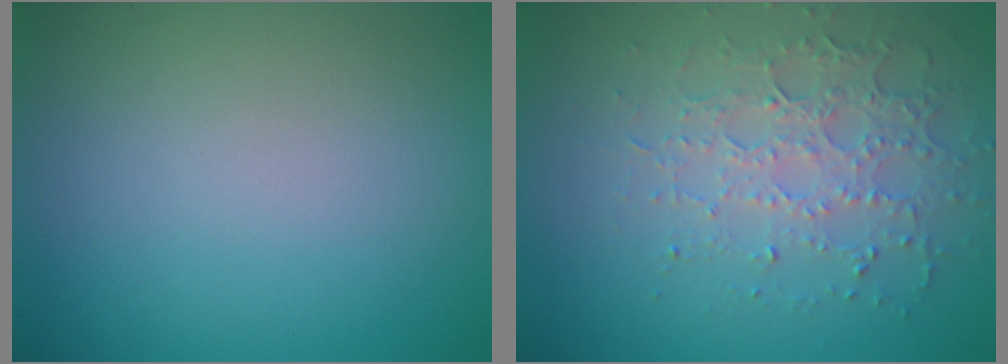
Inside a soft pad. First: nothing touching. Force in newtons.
{"total": 3.4, "press": 3.2, "slide": 1.0}